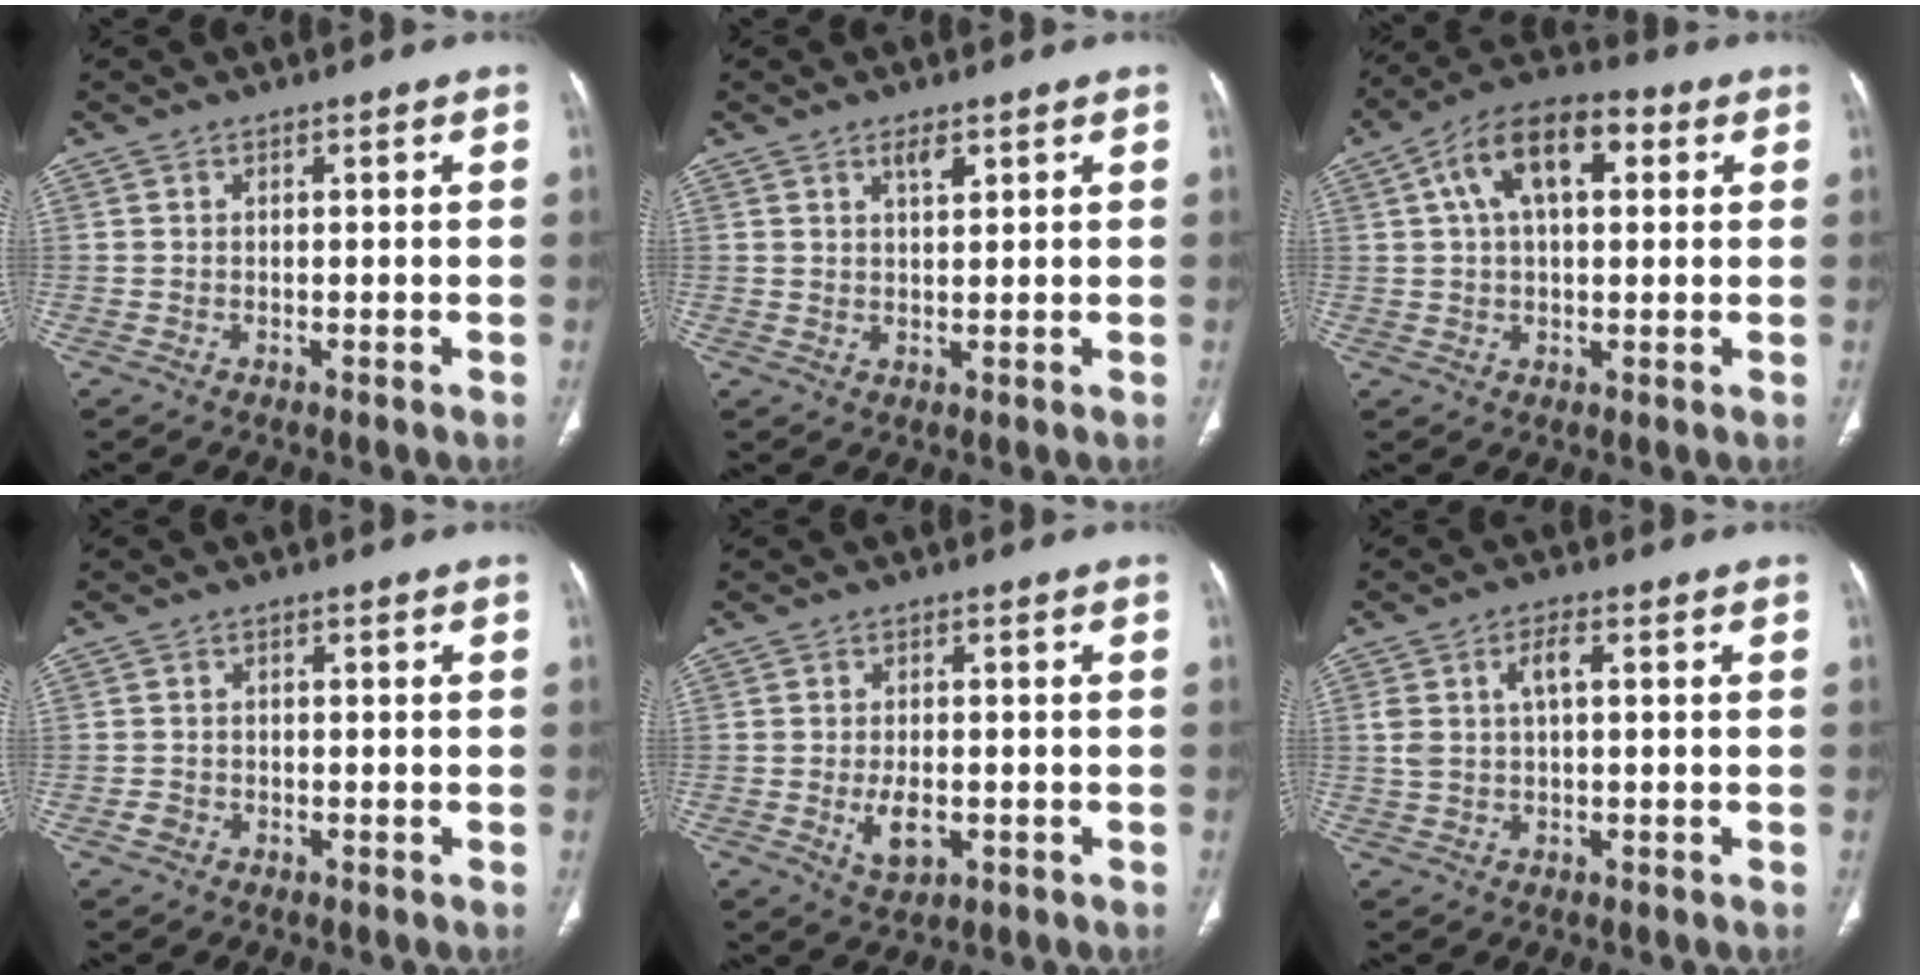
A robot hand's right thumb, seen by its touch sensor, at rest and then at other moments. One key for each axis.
{"total": 2.5, "fx": 1.6, "fy": 0.9, "fz": 1.7, "tx": -0.021, "ty": -0.010, "tz": 0.030}
{"total": 13.0, "fx": 3.9, "fy": 7.0, "fz": 10.3, "tx": -0.168, "ty": 0.026, "tz": 0.058}
{"total": 1.5, "fx": -0.8, "fy": 1.2, "fz": 0.4, "tx": -0.007, "ty": 0.006, "tz": -0.017}
{"total": 4.7, "fx": -1.2, "fy": 2.6, "fz": 3.8, "tx": -0.061, "ty": -0.003, "tz": -0.013}
{"total": 4.4, "fx": 1.0, "fy": 1.9, "fz": 3.9, "tx": -0.089, "ty": 0.016, "tz": 0.021}